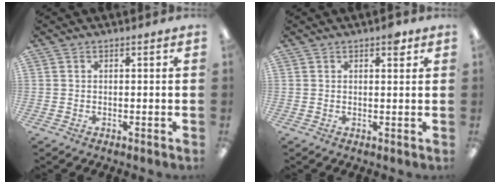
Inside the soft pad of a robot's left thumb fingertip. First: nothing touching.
{"total": 3.0, "force": [1.8, 0.8, 2.2], "torque": [-0.025, -0.007, 0.025]}